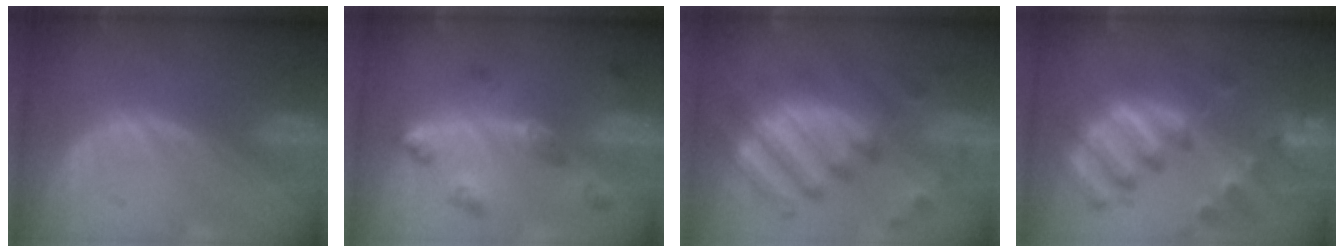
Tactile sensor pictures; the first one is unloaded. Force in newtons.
{"total": 6.5, "press": 5.8, "slide": 2.8}
{"total": 11.3, "press": 10.6, "slide": 3.9}
{"total": 11.5, "press": 9.9, "slide": 5.8}